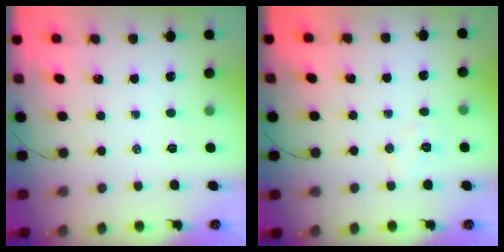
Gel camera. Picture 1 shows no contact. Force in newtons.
{"total": 4.9, "press": 4.8, "slide": 1.0}